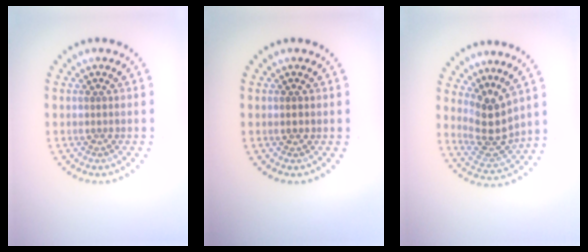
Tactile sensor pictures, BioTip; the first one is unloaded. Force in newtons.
{"total": 1.1, "press": 1.1, "slide": 0.1}
{"total": 3.6, "press": 3.0, "slide": 1.9}